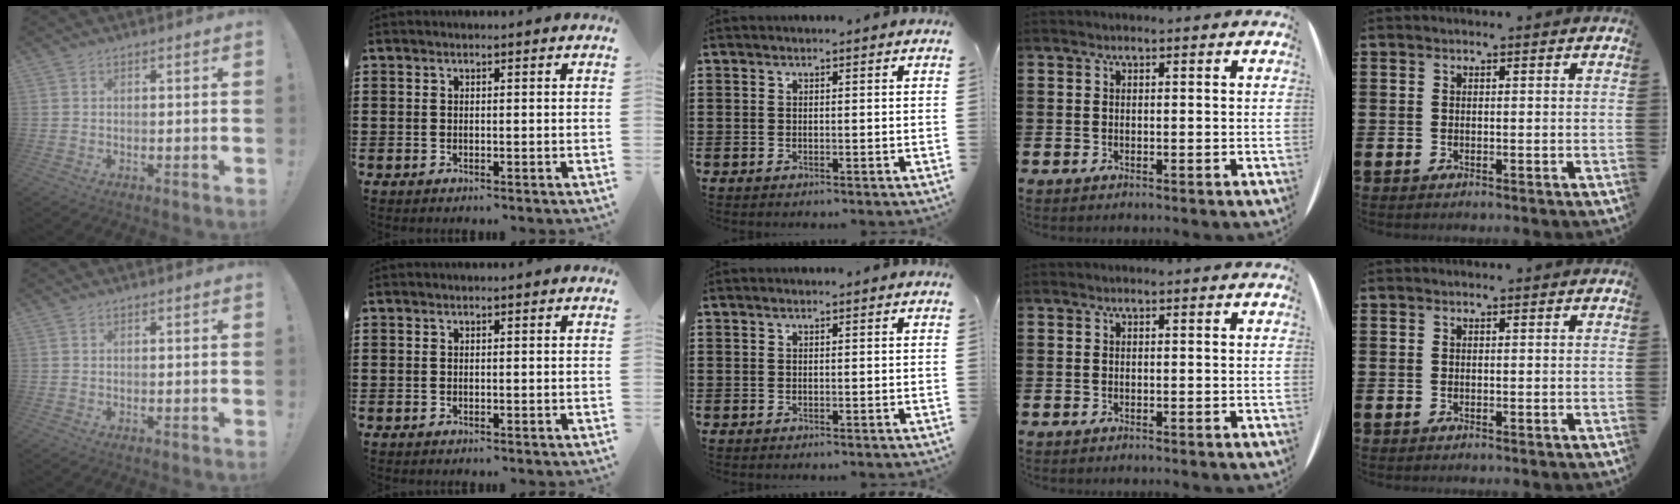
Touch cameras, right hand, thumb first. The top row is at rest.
{}